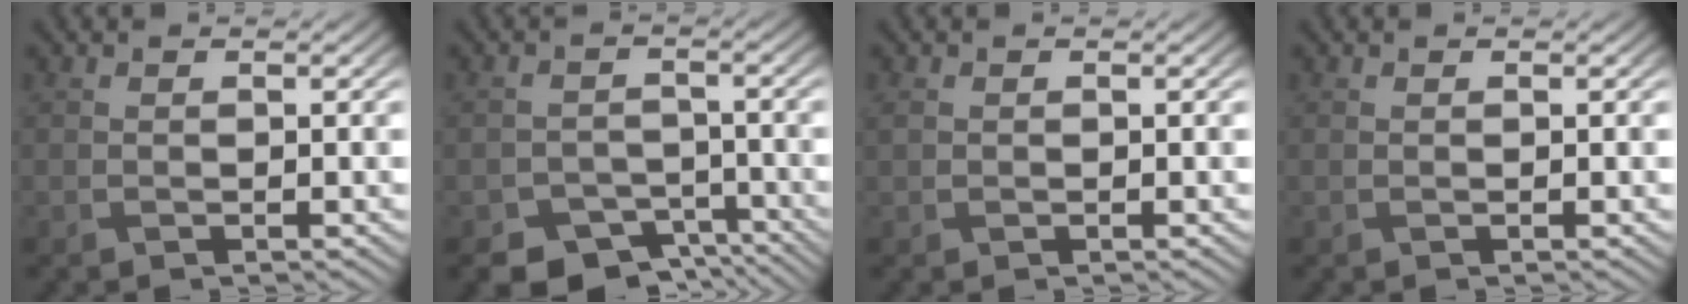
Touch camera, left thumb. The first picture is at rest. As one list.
[{"total": 7.6, "force": [-5.8, 4.4, 2.4], "torque": [-0.032, -0.017, -0.085]}, {"total": 1.1, "force": [0.0, 1.0, 0.5], "torque": [-0.014, -0.001, 0.000]}, {"total": 0.0}]